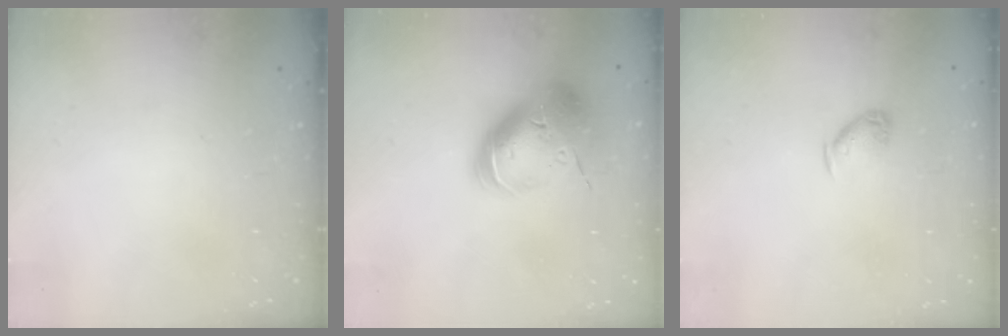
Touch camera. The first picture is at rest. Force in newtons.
{"total": 19.8, "press": 19.6, "slide": 3.1}
{"total": 5.8, "press": 5.7, "slide": 1.0}